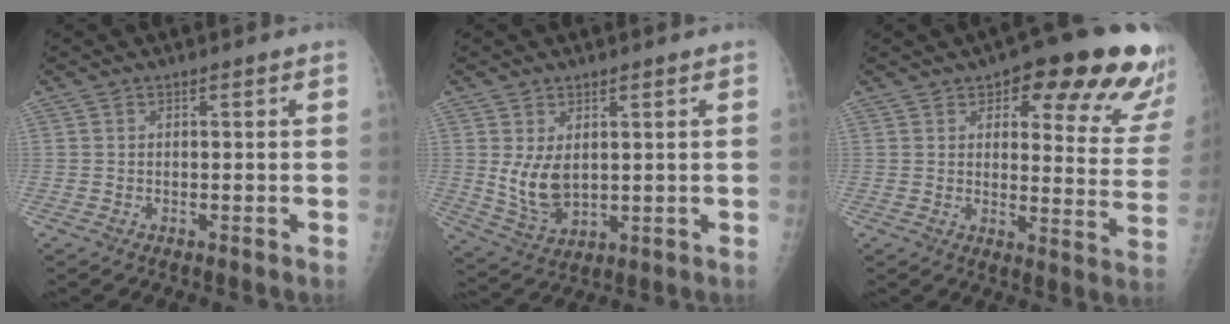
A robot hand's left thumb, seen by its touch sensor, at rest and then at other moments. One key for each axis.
{"total": 7.1, "fx": 1.5, "fy": 4.3, "fz": 5.4, "tx": -0.091, "ty": -0.023, "tz": 0.045}
{"total": 20.9, "fx": 13.1, "fy": 7.2, "fz": 14.6, "tx": -0.126, "ty": -0.055, "tz": 0.150}